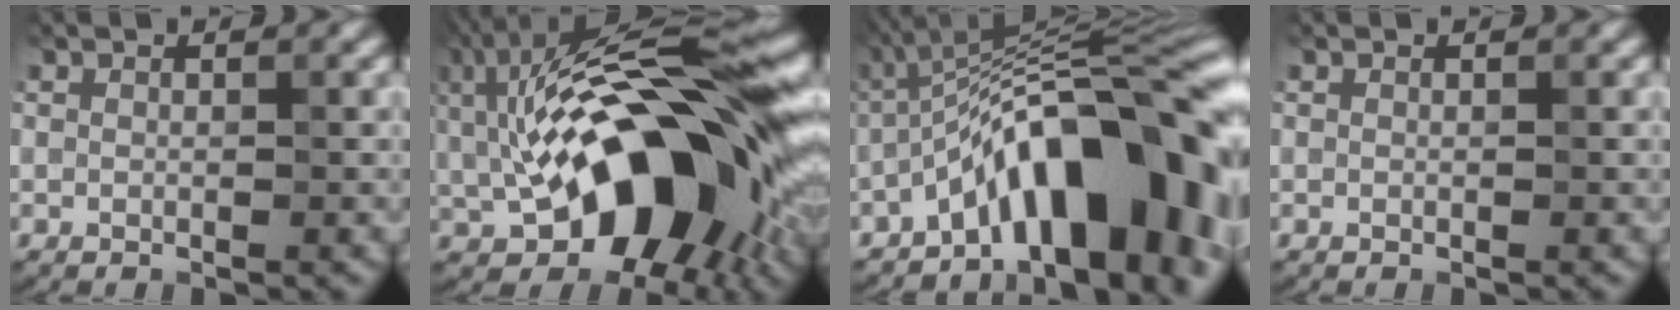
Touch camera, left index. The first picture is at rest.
{"total": 17.1, "force": [0.3, 8.2, 15.0], "torque": [-0.221, 0.026, -0.006]}
{"total": 13.7, "force": [-5.8, 4.7, 11.5], "torque": [-0.147, 0.031, -0.088]}
{"total": 0.0}